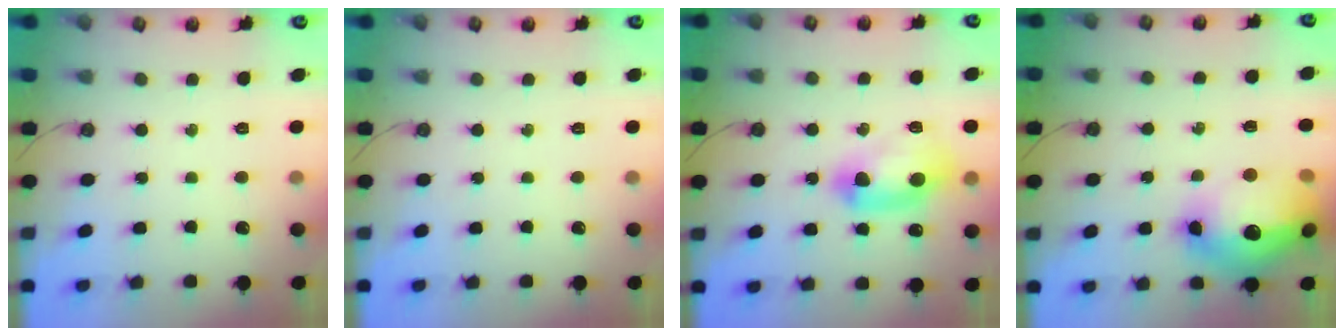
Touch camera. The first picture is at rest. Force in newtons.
{"total": 0.0}
{"total": 13.5, "press": 13.4, "slide": 0.9}
{"total": 20.6, "press": 20.5, "slide": 1.8}